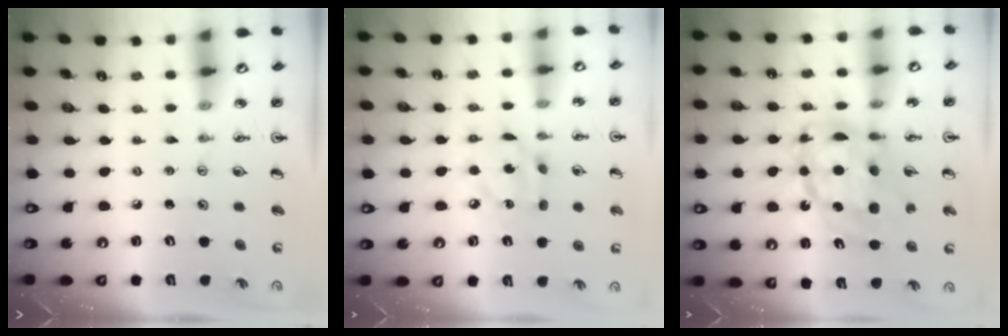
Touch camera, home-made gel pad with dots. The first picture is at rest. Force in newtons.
{"total": 8.3, "press": 8.3, "slide": 0.2}
{"total": 13.4, "press": 13.4, "slide": 1.2}